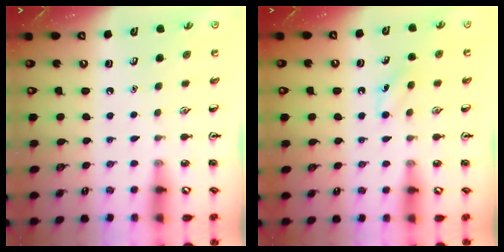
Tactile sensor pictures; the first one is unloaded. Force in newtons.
{"total": 5.7, "press": 5.6, "slide": 1.4}